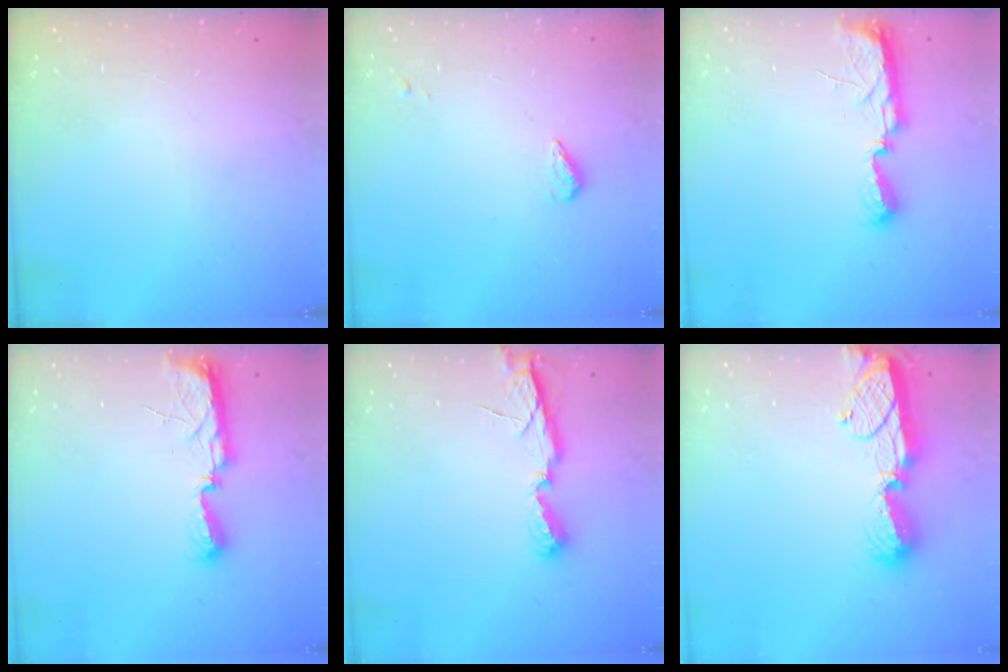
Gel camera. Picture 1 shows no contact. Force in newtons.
{"total": 3.4, "press": 3.4, "slide": 0.5}
{"total": 9.7, "press": 8.7, "slide": 4.2}
{"total": 9.7, "press": 8.7, "slide": 4.2}
{"total": 6.9, "press": 6.9, "slide": 0.1}
{"total": 12.7, "press": 12.7, "slide": 1.0}